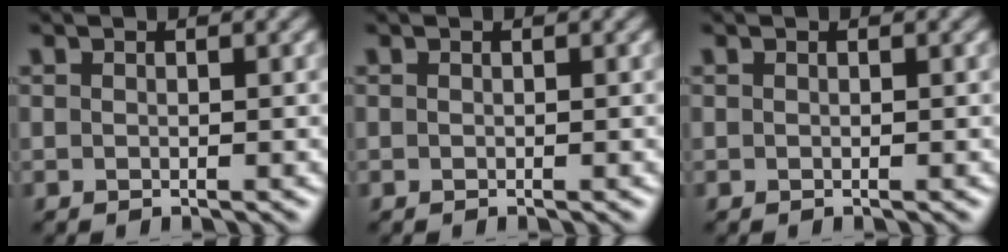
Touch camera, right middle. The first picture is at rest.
{"total": 0.0}
{"total": 0.0}